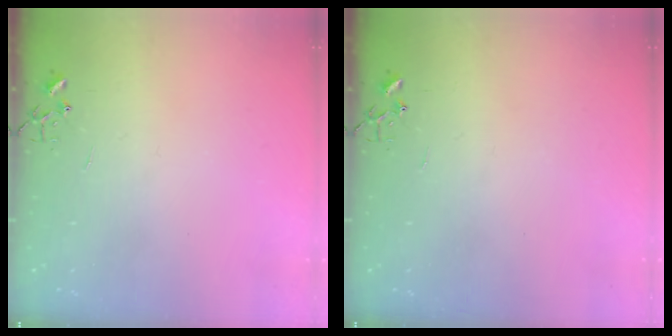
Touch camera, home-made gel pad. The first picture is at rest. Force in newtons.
{"total": 0.0}